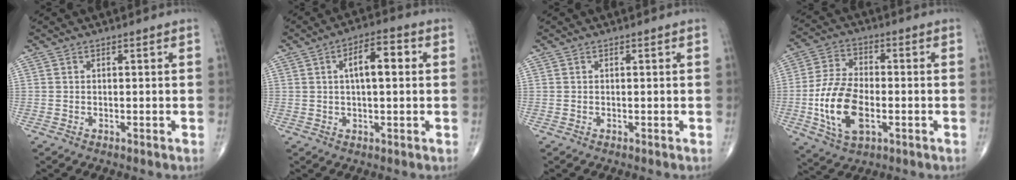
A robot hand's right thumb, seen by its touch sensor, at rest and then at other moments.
{"total": 7.8, "force": [1.5, 3.1, 7.0], "torque": [-0.099, 0.015, 0.016]}
{"total": 0.0}
{"total": 13.8, "force": [-2.9, 7.5, 11.2], "torque": [-0.217, 0.008, -0.052]}